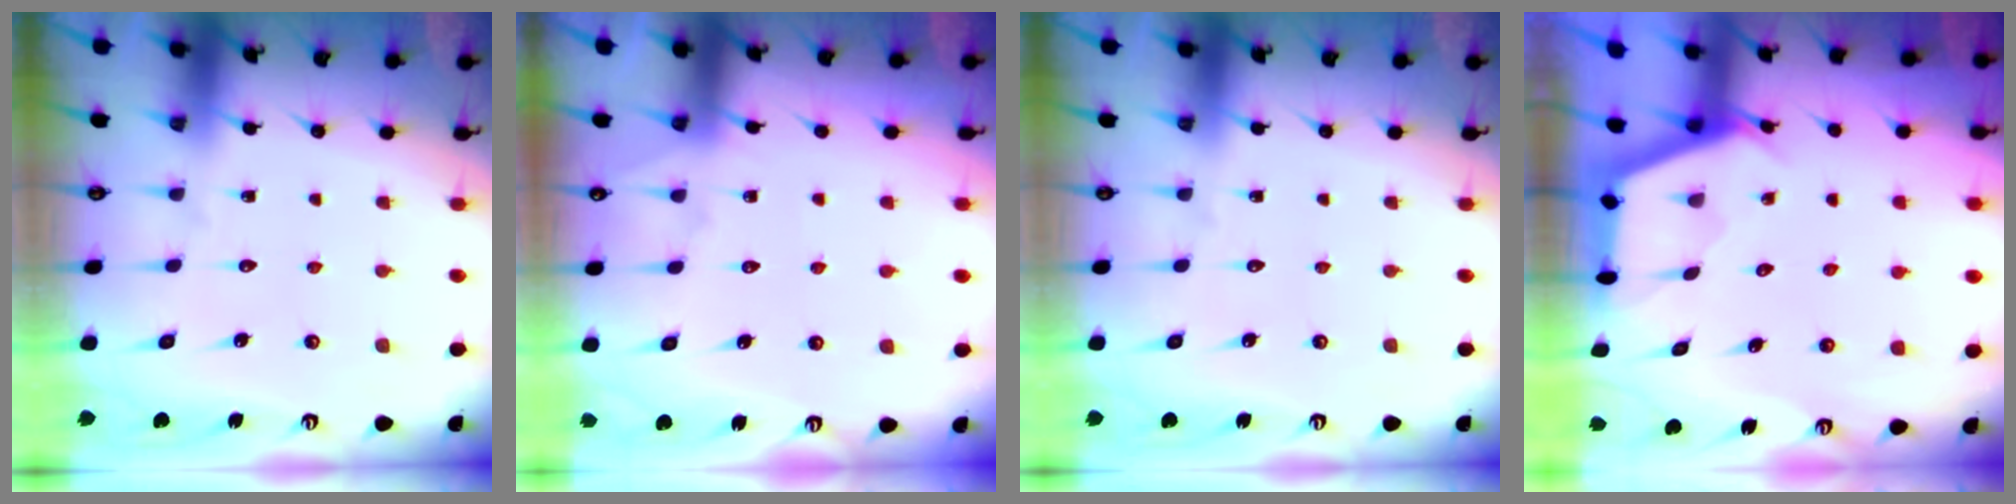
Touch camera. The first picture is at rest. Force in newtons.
{"total": 4.0, "press": 3.9, "slide": 0.6}
{"total": 0.0}
{"total": 2.6, "press": 2.6, "slide": 0.3}